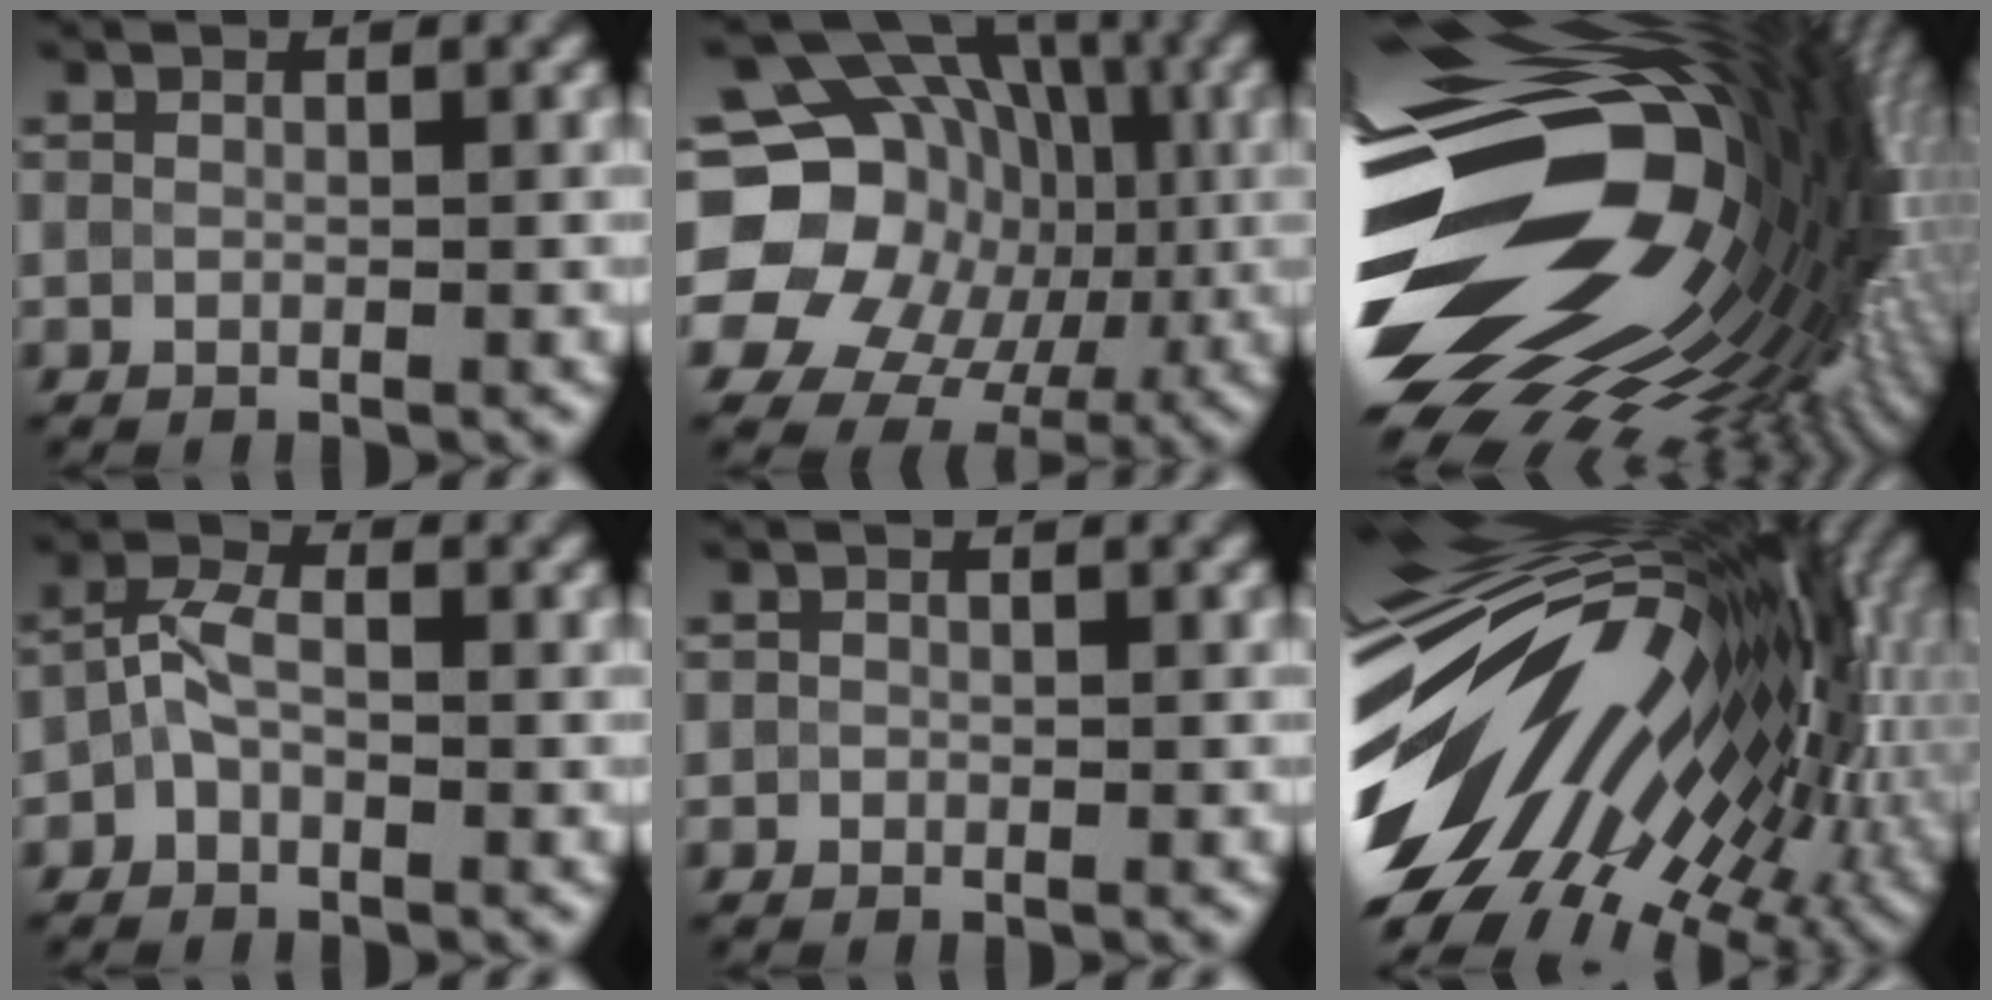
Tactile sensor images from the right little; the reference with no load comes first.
{"total": 21.6, "force": [-1.7, 19.3, 9.6], "torque": [-0.176, 0.010, -0.056]}
{"total": 21.6, "force": [-1.6, 12.9, 17.3], "torque": [-0.294, -0.028, -0.047]}
{"total": 2.6, "force": [-0.8, 1.8, 1.7], "torque": [-0.038, 0.010, -0.023]}
{"total": 0.0}
{"total": 19.7, "force": [0.8, 9.8, 17.1], "torque": [-0.256, 0.013, 0.003]}